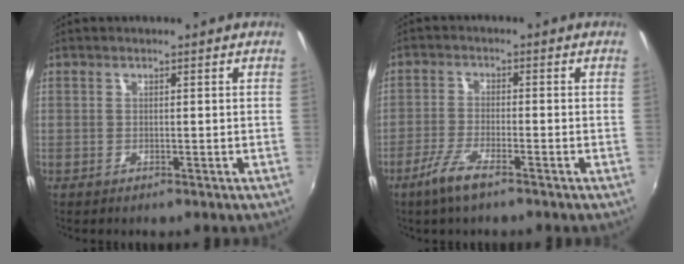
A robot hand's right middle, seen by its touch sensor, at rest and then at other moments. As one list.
[{"total": 5.3, "force": [-3.7, 0.7, 3.8], "torque": [-0.091, -0.007, -0.072]}]